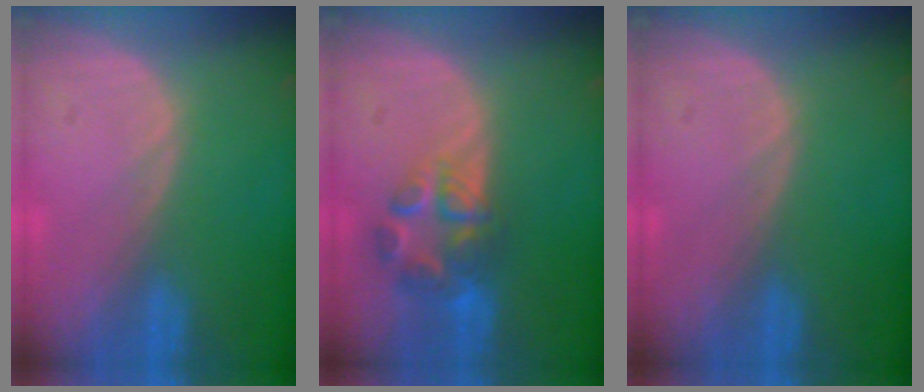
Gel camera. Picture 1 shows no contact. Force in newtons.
{"total": 7.0, "press": 5.9, "slide": 3.6}
{"total": 0.0}